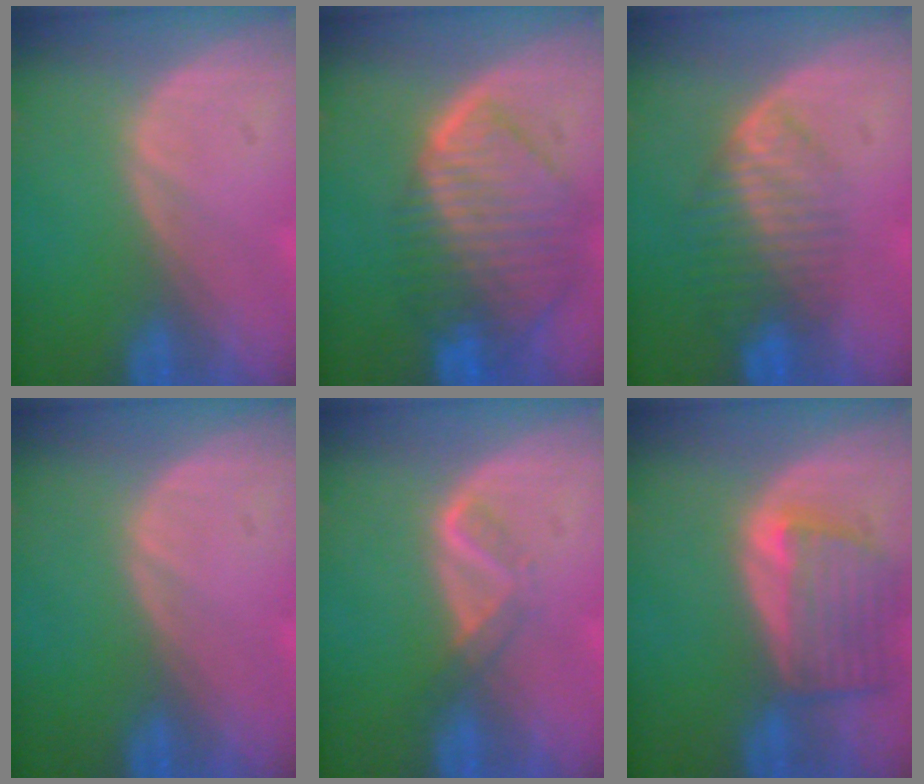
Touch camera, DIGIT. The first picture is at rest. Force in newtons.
{"total": 10.1, "press": 8.8, "slide": 5.1}
{"total": 6.8, "press": 5.8, "slide": 3.5}
{"total": 0.0}
{"total": 2.4, "press": 2.4, "slide": 0.7}
{"total": 7.0, "press": 6.6, "slide": 2.4}